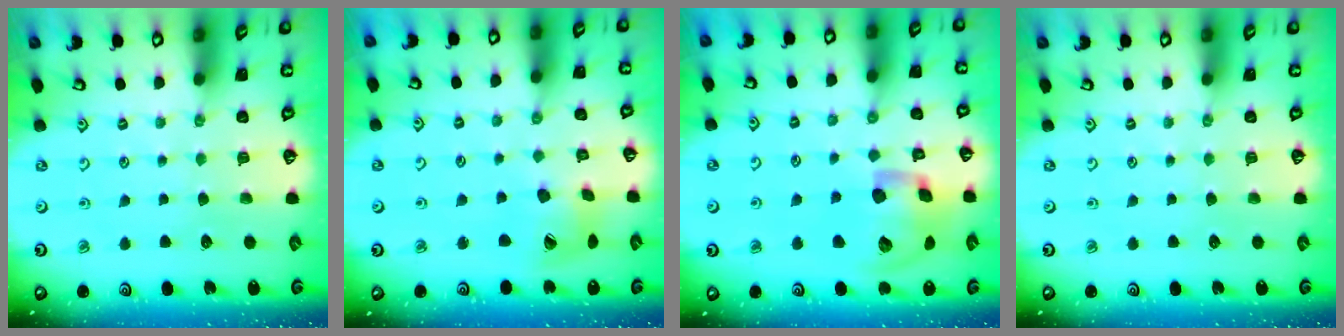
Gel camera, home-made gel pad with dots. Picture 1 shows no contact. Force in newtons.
{"total": 13.0, "press": 12.9, "slide": 1.7}
{"total": 18.2, "press": 18.0, "slide": 2.9}
{"total": 0.0}